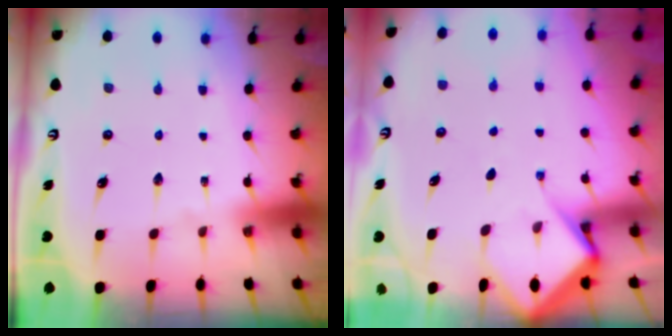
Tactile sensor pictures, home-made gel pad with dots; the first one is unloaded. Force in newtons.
{"total": 6.6, "press": 6.6, "slide": 0.5}